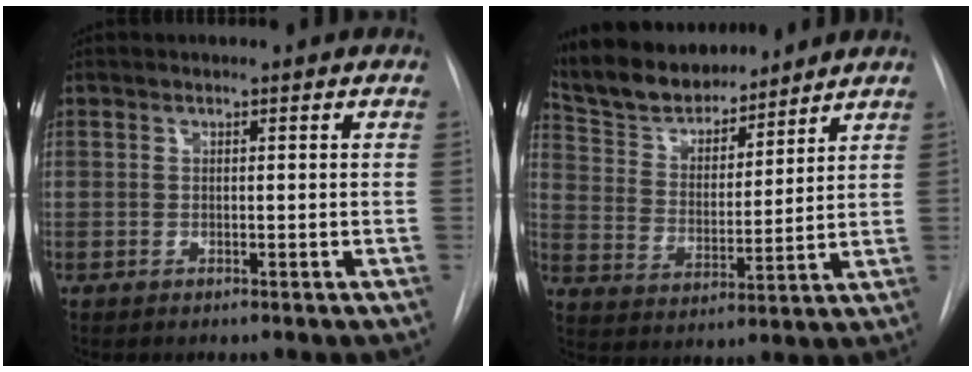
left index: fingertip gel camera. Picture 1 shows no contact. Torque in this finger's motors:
{"motor_torque": [-0.17, -0.62, -0.14, 0.01]}